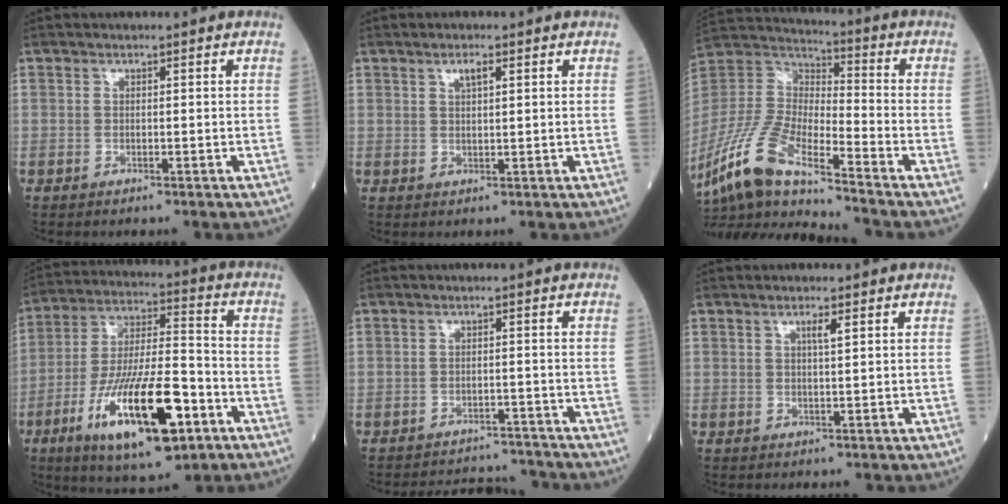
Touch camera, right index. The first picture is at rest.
{"total": 2.0, "force": [1.1, 0.4, 1.6], "torque": [-0.030, 0.001, 0.019]}
{"total": 17.9, "force": [-12.6, 2.8, 12.4], "torque": [-0.278, -0.023, -0.239]}
{"total": 19.7, "force": [-8.5, 4.9, 17.1], "torque": [-0.332, -0.020, -0.138]}
{"total": 7.1, "force": [-7.0, 1.3, -0.1], "torque": [0.003, 0.008, -0.092]}
{"total": 1.8, "force": [0.8, 0.1, 1.6], "torque": [-0.029, -0.002, 0.013]}